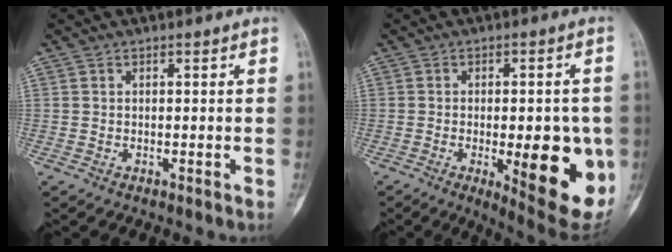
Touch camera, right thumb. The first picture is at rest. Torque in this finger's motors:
{"motor_torque": [-0.31, 0.77, 0.22, -0.05, 0.12]}